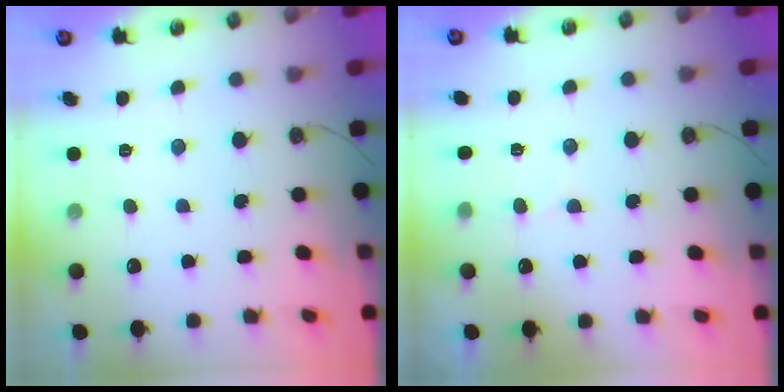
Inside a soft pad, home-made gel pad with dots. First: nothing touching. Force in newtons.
{"total": 5.4, "press": 5.2, "slide": 1.5}